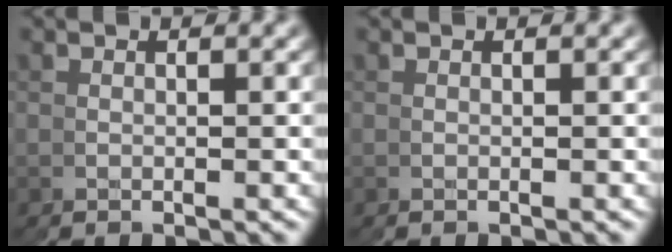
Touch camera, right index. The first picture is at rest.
{"total": 0.0}